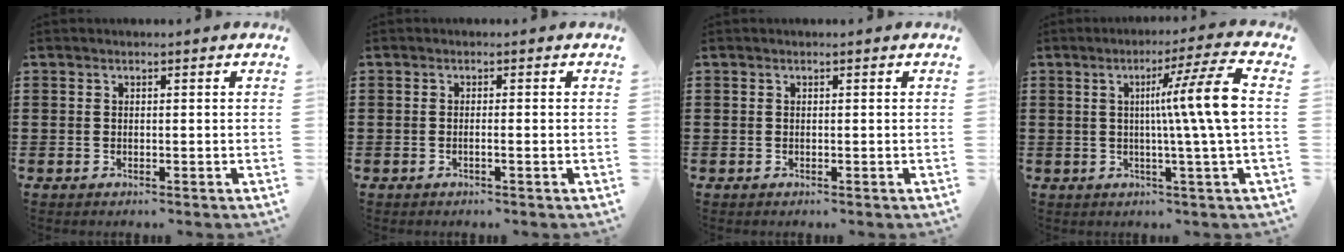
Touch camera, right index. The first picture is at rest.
{"total": 1.1, "force": [-0.6, -0.2, 0.9], "torque": [-0.015, -0.004, -0.010]}
{"total": 0.0}
{"total": 10.7, "force": [1.0, -0.8, 10.6], "torque": [-0.179, -0.009, 0.003]}